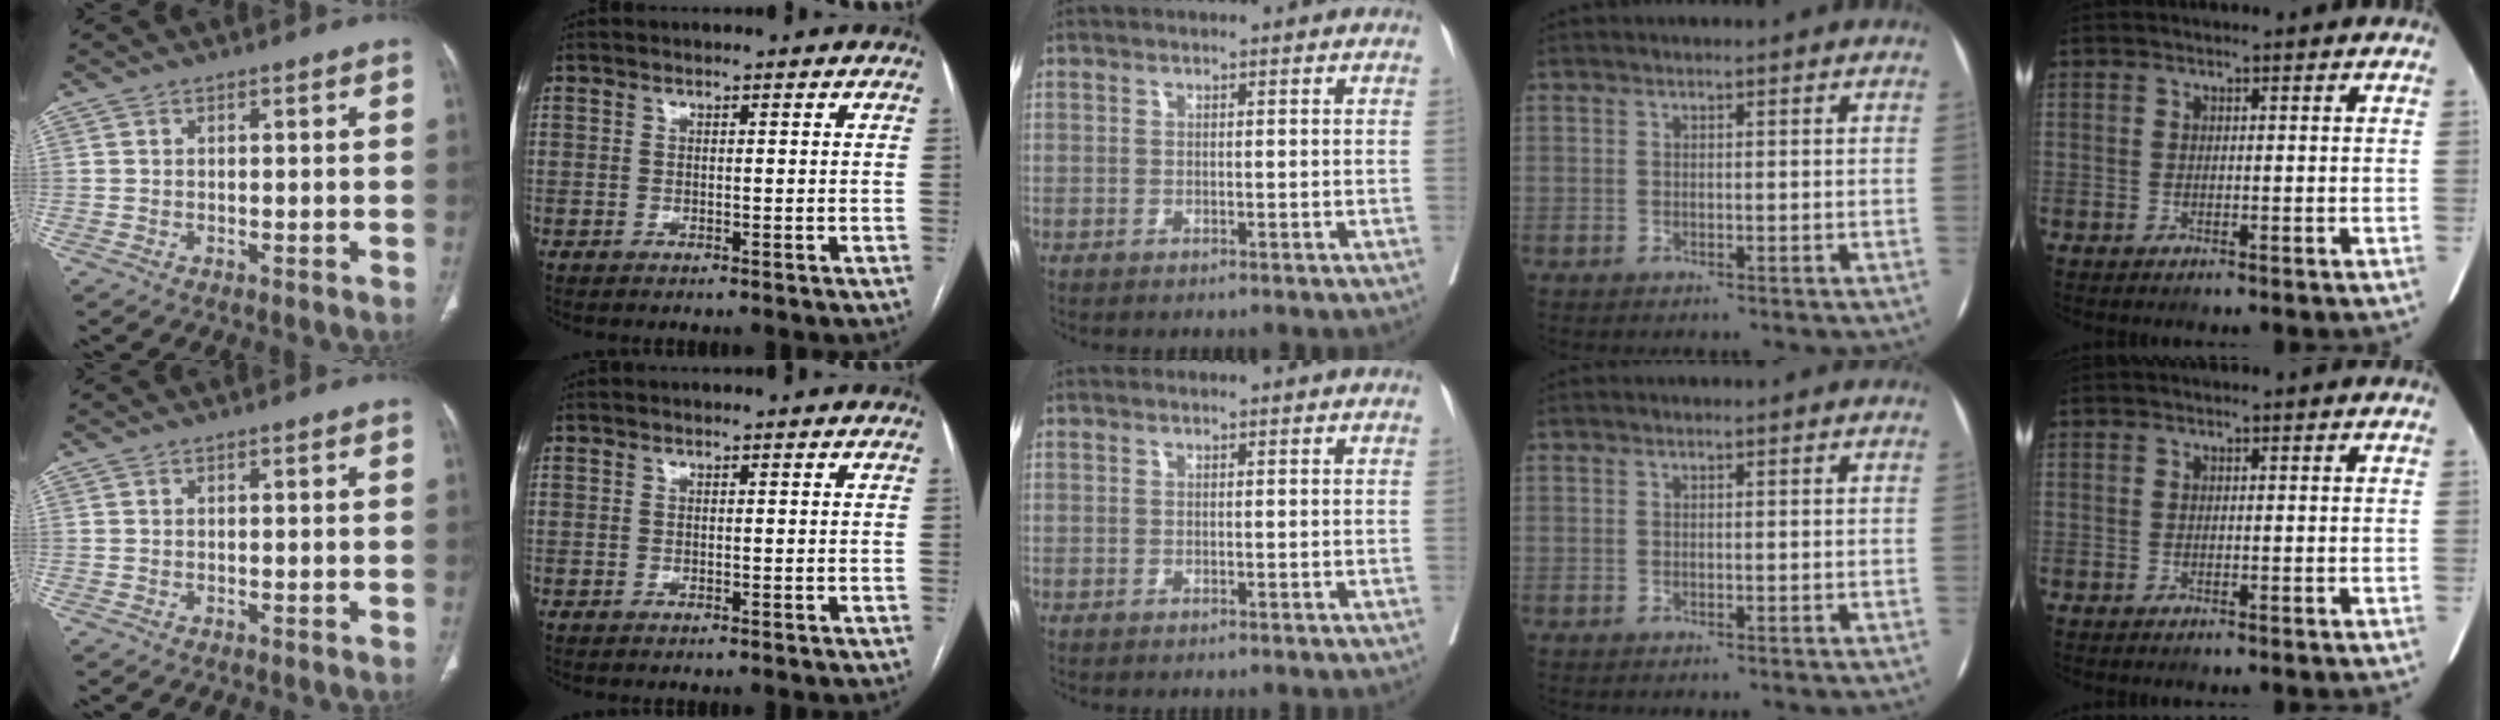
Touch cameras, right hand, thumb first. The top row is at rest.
{}